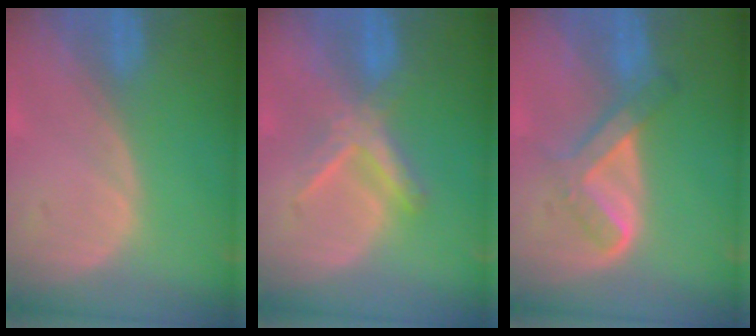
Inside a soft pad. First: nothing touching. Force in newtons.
{"total": 5.5, "press": 5.5, "slide": 0.7}
{"total": 5.6, "press": 5.1, "slide": 2.2}